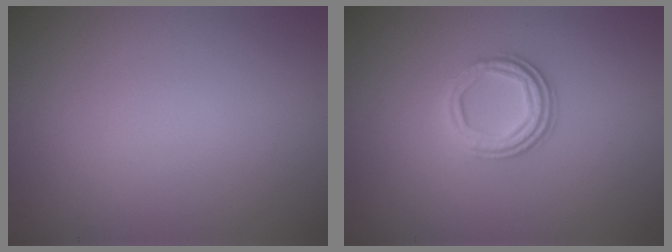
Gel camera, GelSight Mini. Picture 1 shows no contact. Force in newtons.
{"total": 3.1, "press": 2.5, "slide": 1.9}